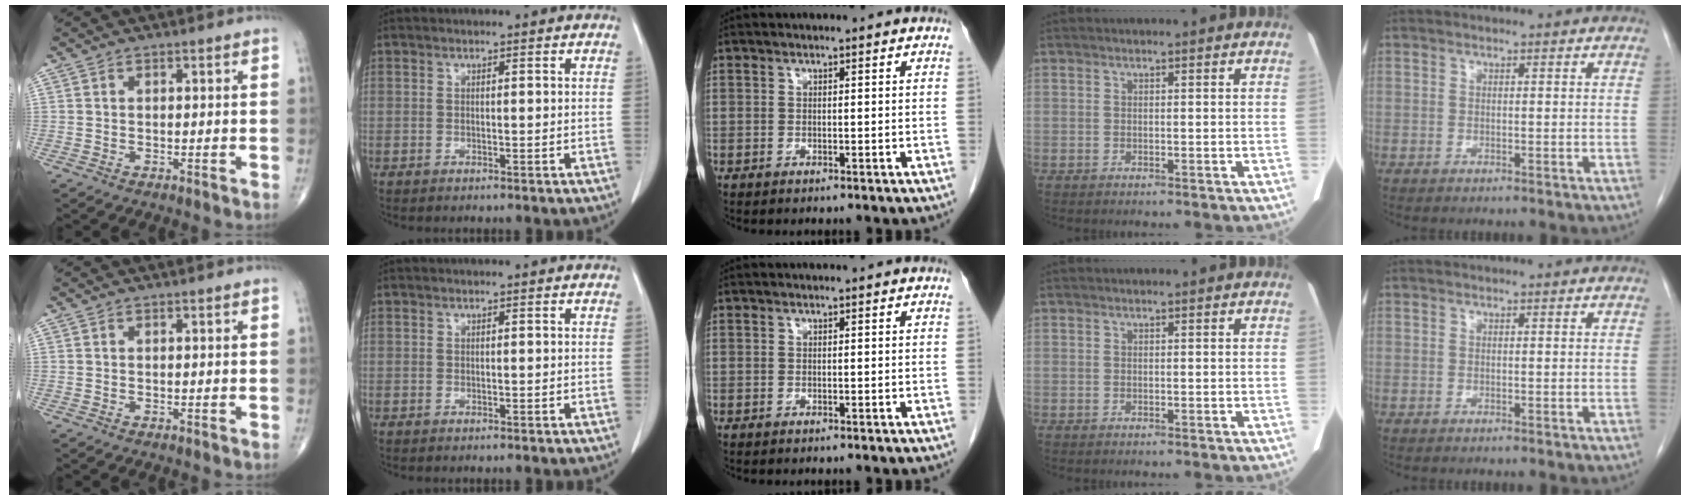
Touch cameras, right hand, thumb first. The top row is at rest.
{}